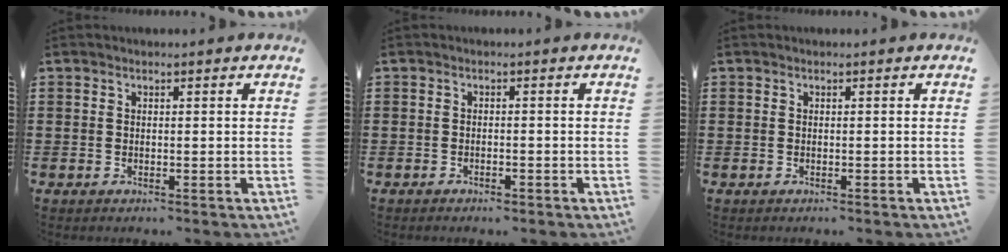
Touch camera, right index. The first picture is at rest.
{"total": 1.0, "force": [-0.9, 0.2, 0.3], "torque": [-0.009, -0.001, -0.019]}
{"total": 0.0}